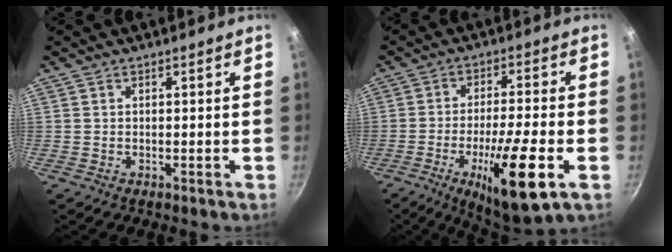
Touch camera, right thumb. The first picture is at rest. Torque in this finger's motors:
{"motor_torque": [1.07, 0.94, 2.41, -0.36, 0.94]}